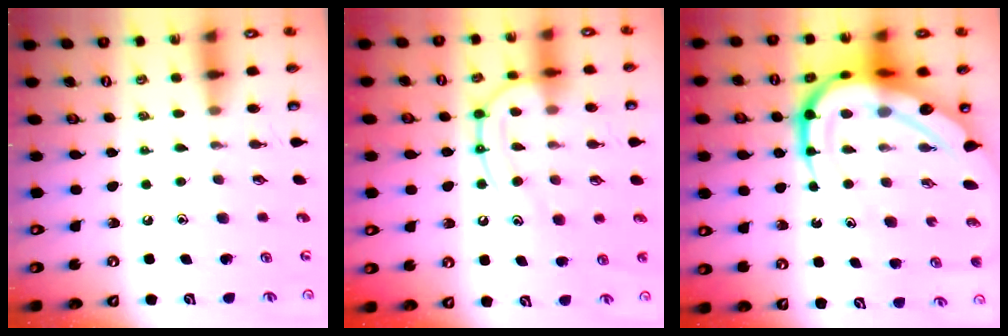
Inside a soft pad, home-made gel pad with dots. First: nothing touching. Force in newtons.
{"total": 14.7, "press": 14.6, "slide": 1.4}
{"total": 22.8, "press": 22.6, "slide": 2.4}